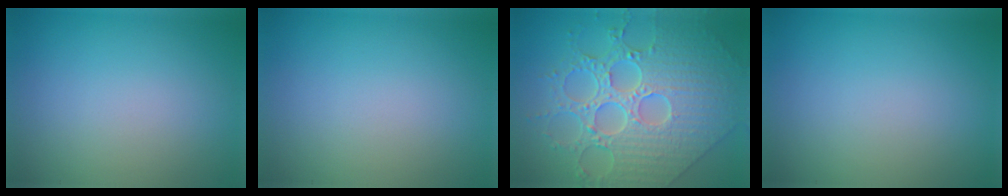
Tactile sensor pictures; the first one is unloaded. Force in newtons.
{"total": 0.0}
{"total": 9.4, "press": 7.0, "slide": 6.2}
{"total": 0.0}